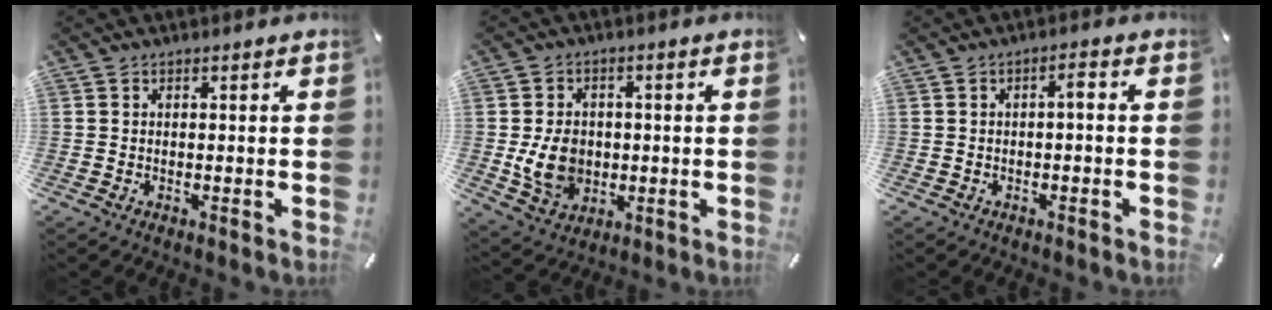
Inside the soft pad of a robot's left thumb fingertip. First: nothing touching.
{"total": 9.6, "force": [-1.1, 7.8, 5.5], "torque": [-0.115, 0.006, -0.017]}
{"total": 3.1, "force": [-1.0, 1.0, 2.7], "torque": [-0.051, 0.014, -0.022]}